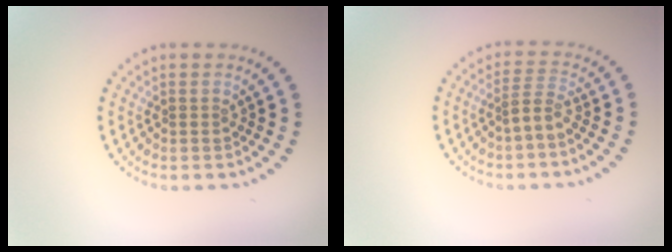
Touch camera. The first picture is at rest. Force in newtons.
{"total": 1.7, "press": 1.2, "slide": 1.3}